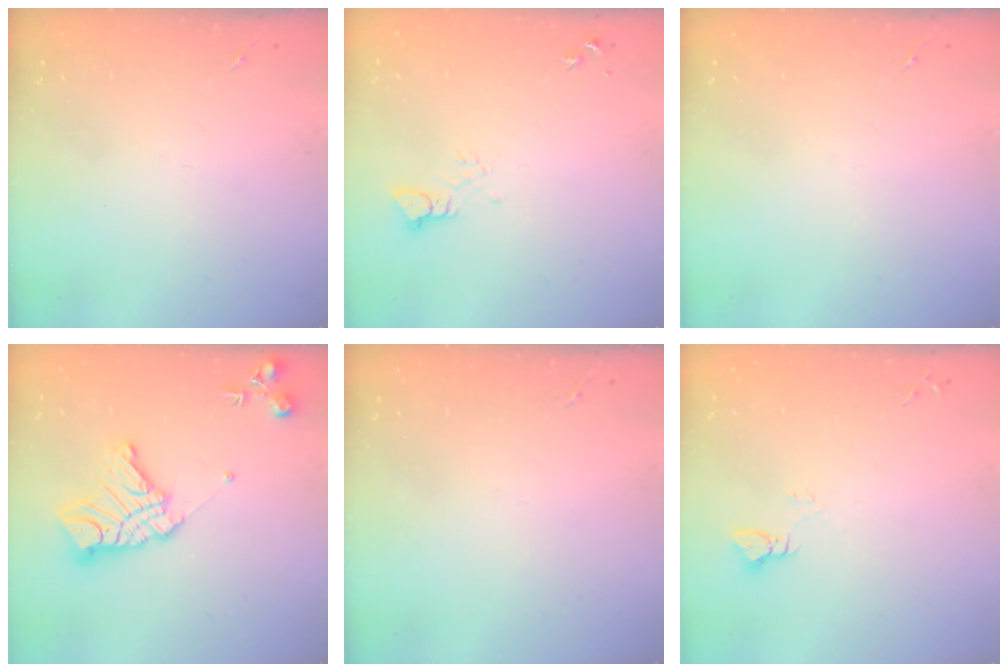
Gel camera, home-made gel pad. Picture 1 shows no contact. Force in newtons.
{"total": 3.3, "press": 3.3, "slide": 0.4}
{"total": 0.0}
{"total": 16.4, "press": 16.3, "slide": 1.4}
{"total": 0.0}
{"total": 2.9, "press": 2.9, "slide": 0.2}